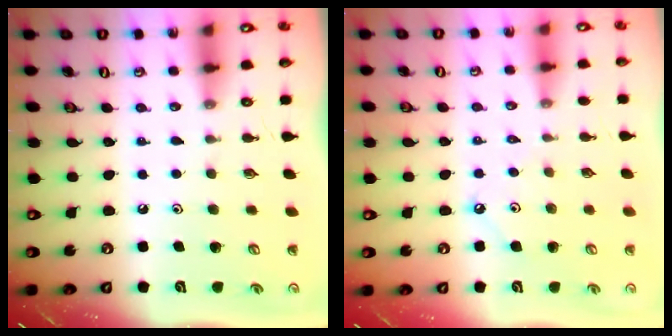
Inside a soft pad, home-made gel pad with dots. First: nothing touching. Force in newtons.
{"total": 3.7, "press": 3.7, "slide": 0.3}